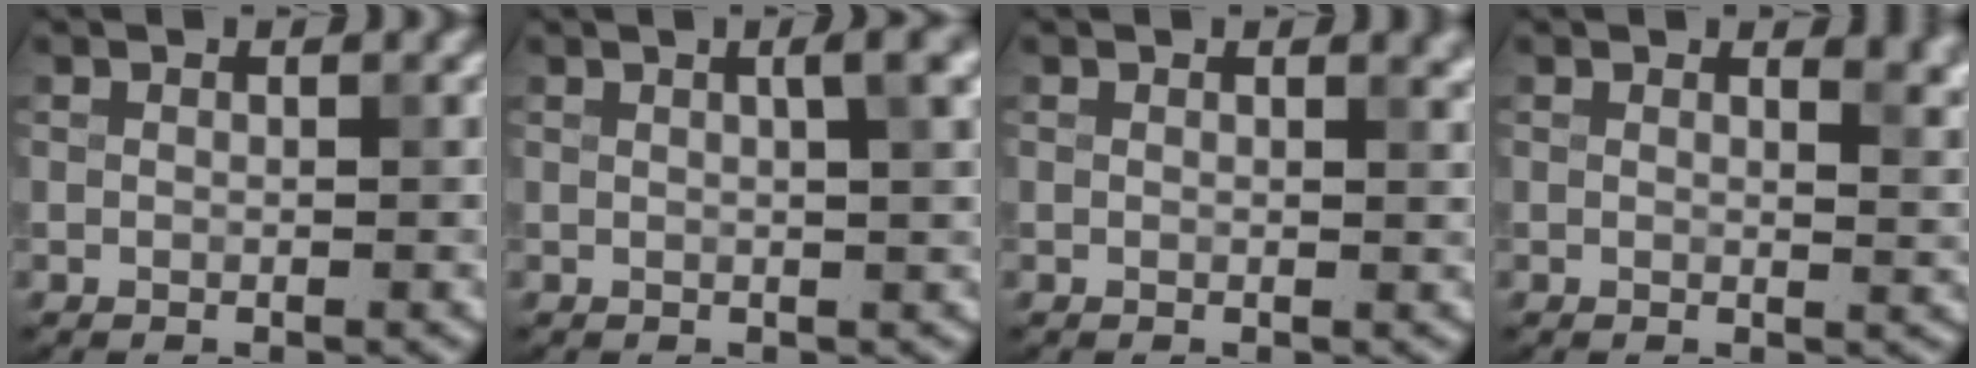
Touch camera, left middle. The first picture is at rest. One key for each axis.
{"total": 3.4, "fx": 1.2, "fy": 0.9, "fz": 3.1, "tx": -0.027, "ty": 0.011, "tz": 0.010}
{"total": 1.5, "fx": 1.0, "fy": 0.5, "fz": 0.9, "tx": -0.001, "ty": 0.003, "tz": 0.013}
{"total": 3.6, "fx": 2.4, "fy": 1.5, "fz": 2.1, "tx": -0.011, "ty": 0.000, "tz": 0.029}